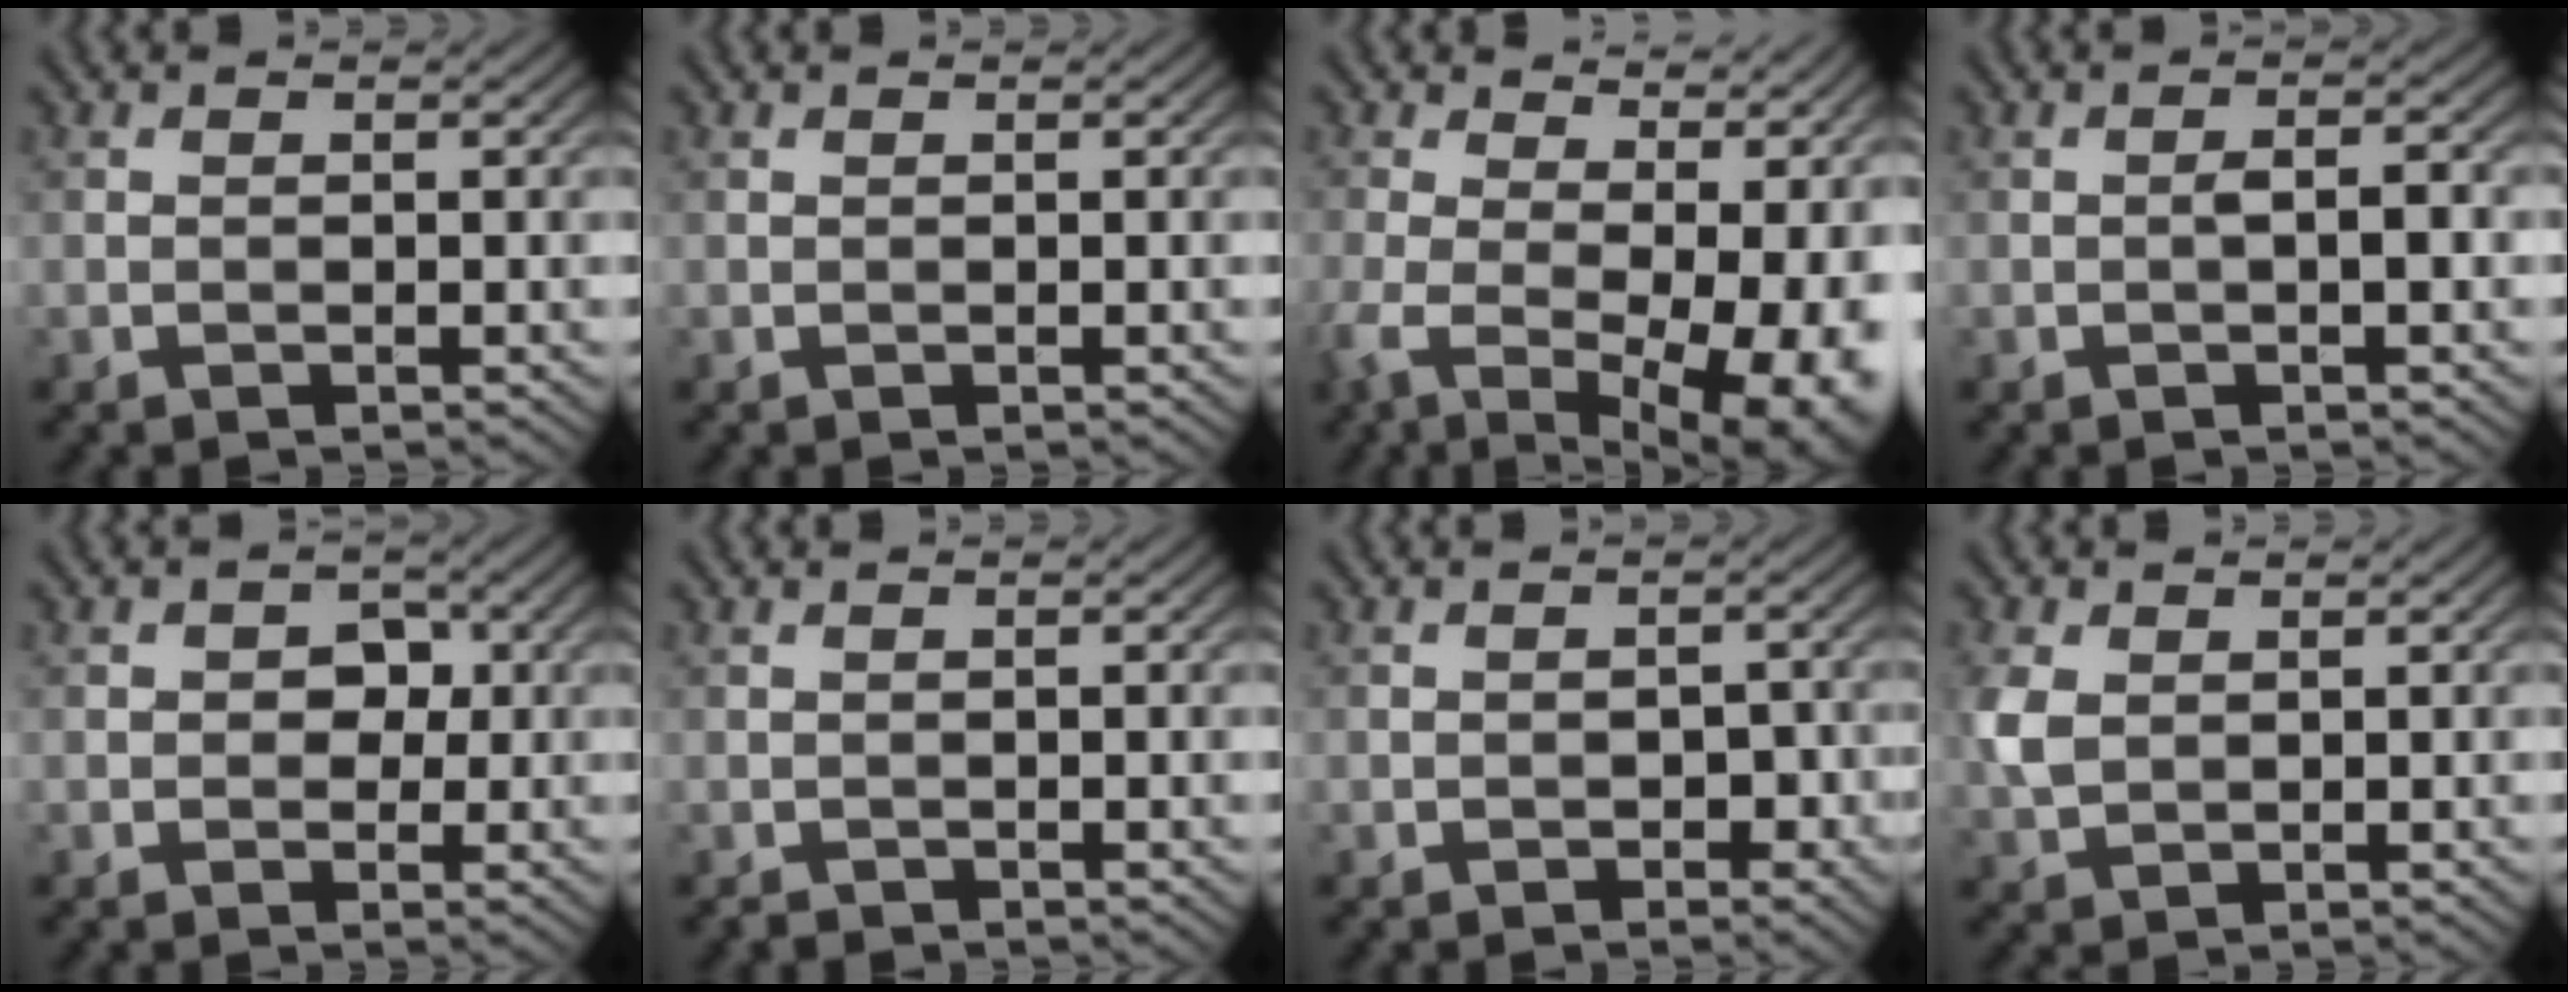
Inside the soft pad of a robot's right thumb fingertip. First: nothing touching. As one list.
[{"total": 0.0}, {"total": 15.9, "force": [-0.4, 8.4, 13.5], "torque": [-0.221, -0.041, 0.035]}, {"total": 2.0, "force": [-0.4, 0.5, 1.8], "torque": [-0.033, 0.005, -0.011]}, {"total": 2.6, "force": [0.1, 2.3, 1.3], "torque": [-0.018, 0.002, -0.007]}, {"total": 0.6, "force": [-0.6, 0.1, 0.0], "torque": [-0.003, -0.001, -0.011]}, {"total": 2.0, "force": [-0.9, 1.3, 1.2], "torque": [-0.018, -0.002, -0.012]}, {"total": 3.5, "force": [0.8, 2.4, 2.4], "torque": [-0.072, 0.003, 0.016]}]